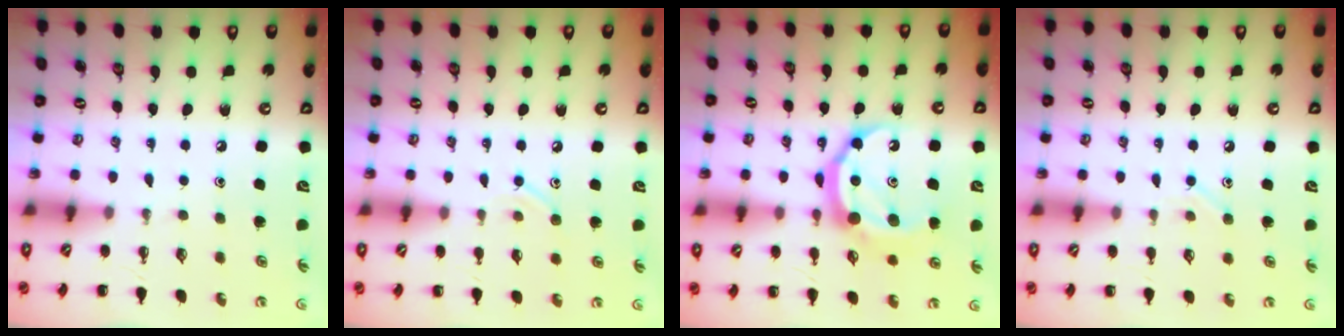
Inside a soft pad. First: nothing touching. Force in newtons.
{"total": 7.7, "press": 7.4, "slide": 2.2}
{"total": 12.8, "press": 12.7, "slide": 0.8}
{"total": 7.1, "press": 6.9, "slide": 1.5}